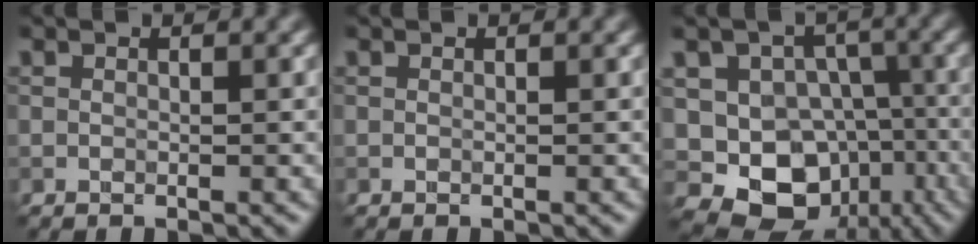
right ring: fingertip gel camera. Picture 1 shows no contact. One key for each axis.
{"total": 0.0}
{"total": 9.3, "fx": -2.2, "fy": 7.6, "fz": 4.9, "tx": -0.061, "ty": -0.003, "tz": -0.034}